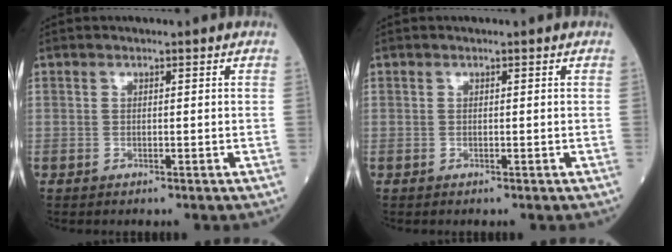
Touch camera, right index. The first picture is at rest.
{"total": 0.0}